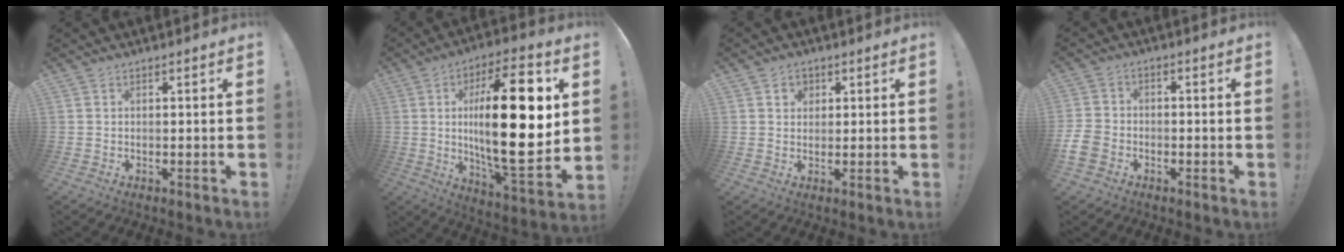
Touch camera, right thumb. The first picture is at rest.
{"total": 28.0, "force": [3.2, 9.4, 26.2], "torque": [-0.448, -0.017, 0.047]}
{"total": 3.1, "force": [1.2, 2.7, 1.1], "torque": [-0.008, -0.002, 0.019]}
{"total": 6.8, "force": [-3.5, 4.9, 3.2], "torque": [-0.080, 0.022, -0.063]}